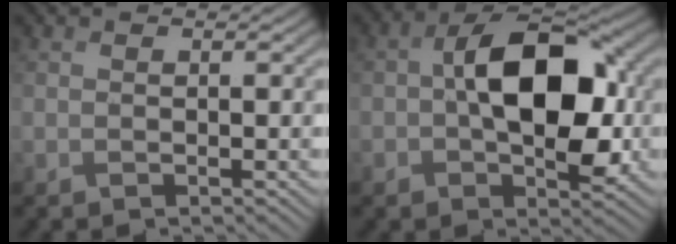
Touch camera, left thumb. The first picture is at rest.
{"total": 12.5, "force": [0.2, 7.5, 10.0], "torque": [-0.152, 0.008, -0.001]}